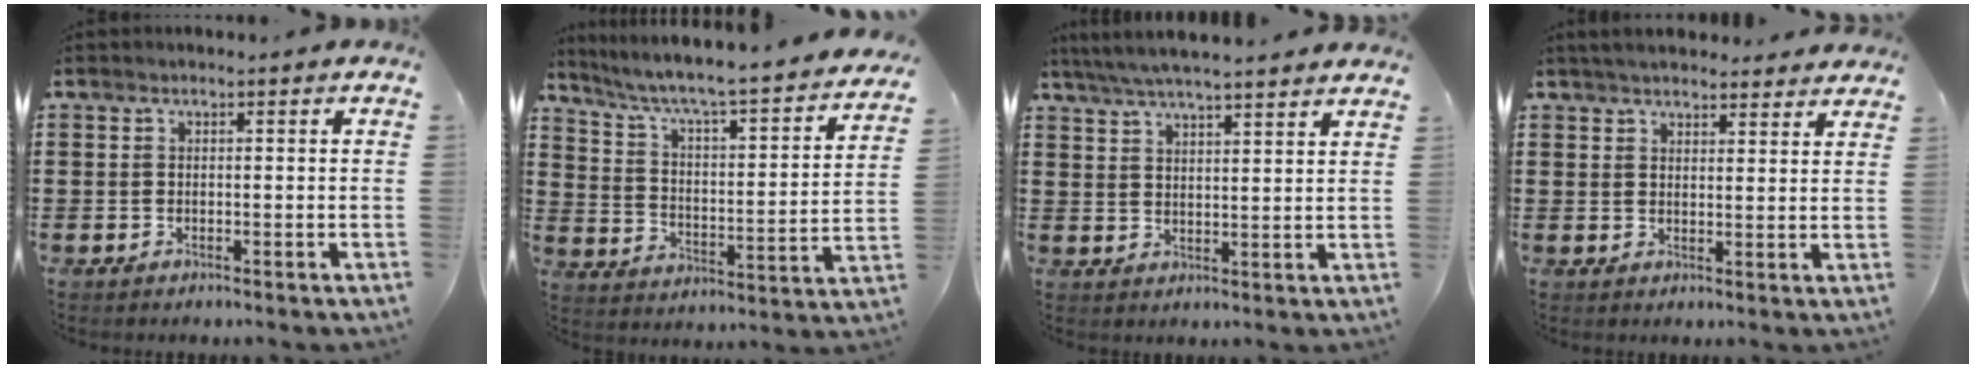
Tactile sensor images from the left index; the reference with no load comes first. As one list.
[{"total": 4.5, "force": [3.7, 0.0, 2.7], "torque": [-0.071, -0.043, 0.050]}, {"total": 5.0, "force": [4.7, -0.2, 1.8], "torque": [-0.048, -0.019, 0.083]}, {"total": 3.8, "force": [3.7, 0.4, 0.8], "torque": [-0.024, -0.007, 0.069]}]